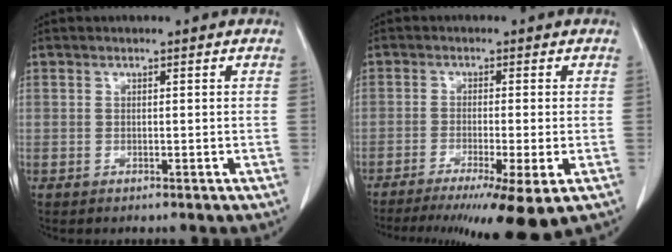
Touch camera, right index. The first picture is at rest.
{"total": 12.4, "force": [-8.6, 0.0, 9.0], "torque": [-0.117, -0.029, -0.132]}